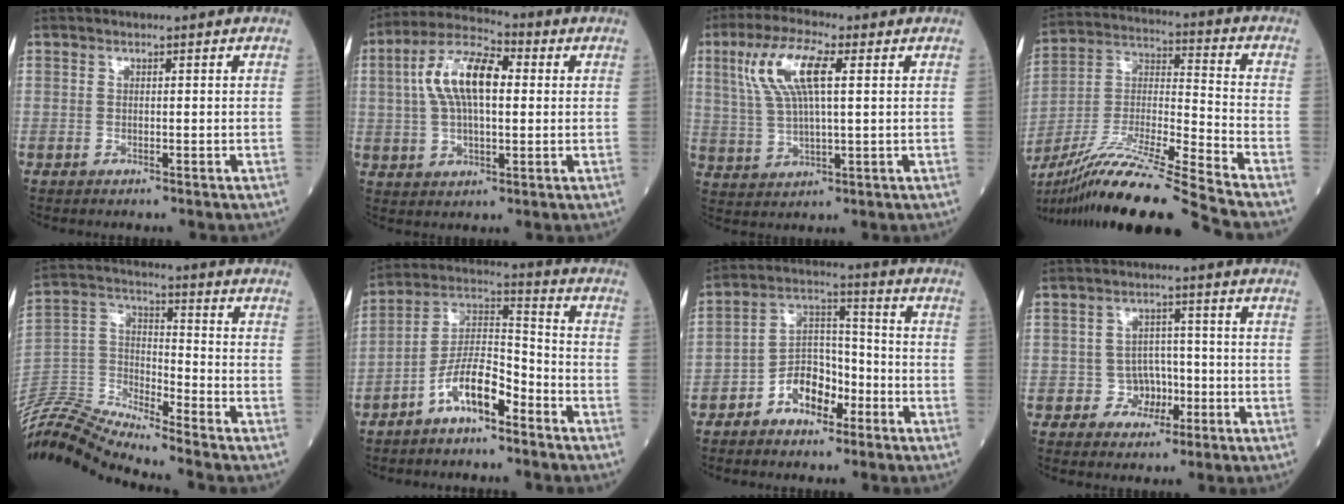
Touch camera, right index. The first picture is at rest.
{"total": 11.5, "force": [2.0, 4.5, 10.4], "torque": [-0.217, 0.028, 0.033]}
{"total": 10.1, "force": [3.3, 2.3, 9.2], "torque": [-0.201, 0.017, 0.067]}
{"total": 21.9, "force": [-18.3, -1.8, 11.7], "torque": [-0.239, -0.034, -0.336]}
{"total": 13.3, "force": [-13.0, -1.0, 2.3], "torque": [-0.054, 0.026, -0.259]}
{"total": 9.1, "force": [-5.7, 2.8, 6.6], "torque": [-0.137, 0.016, -0.109]}
{"total": 7.8, "force": [-4.3, 4.6, 4.6], "torque": [-0.091, 0.024, -0.079]}
{"total": 4.1, "force": [-1.5, 3.7, 0.8], "torque": [0.000, 0.012, -0.020]}